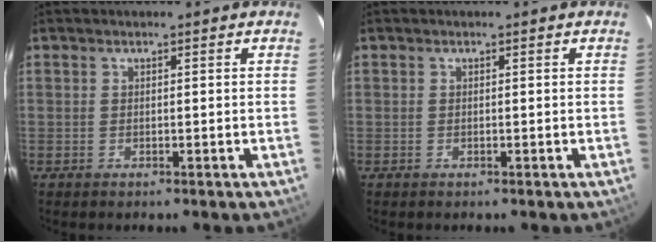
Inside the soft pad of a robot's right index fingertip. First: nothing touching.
{"total": 0.0}